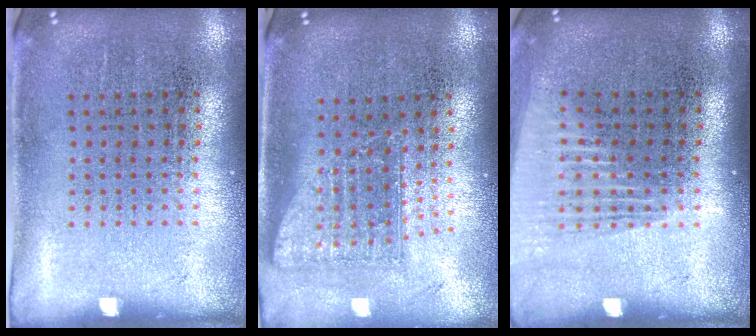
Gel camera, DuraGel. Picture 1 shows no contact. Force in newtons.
{"total": 1.6, "press": 1.2, "slide": 1.1}
{"total": 1.4, "press": 1.2, "slide": 0.7}